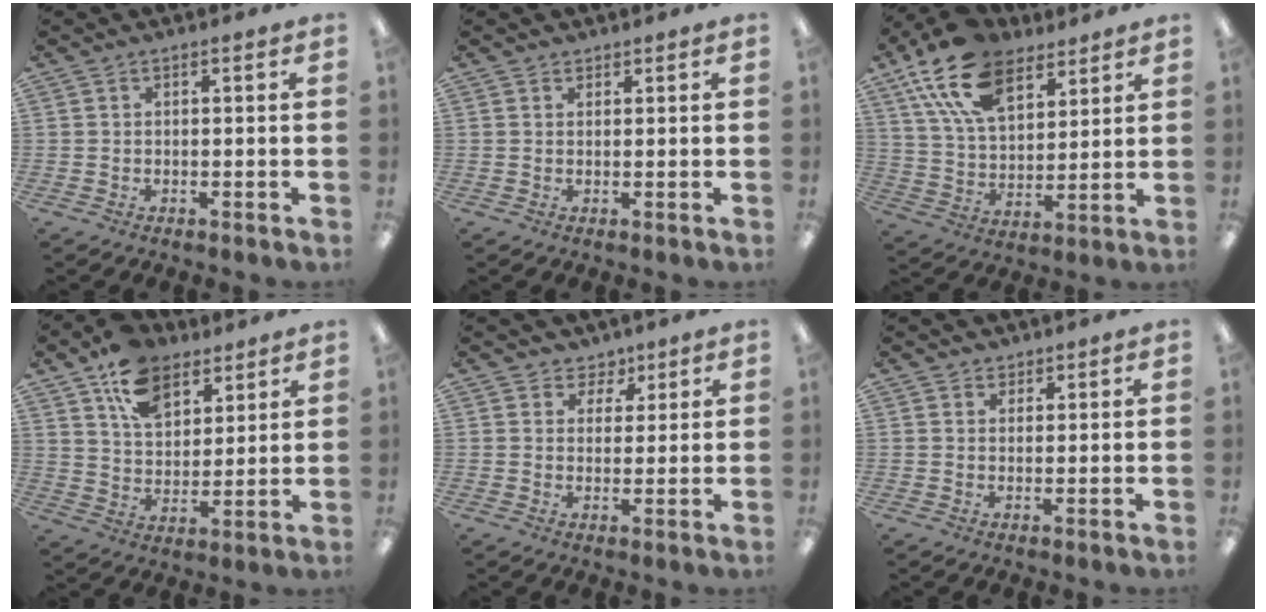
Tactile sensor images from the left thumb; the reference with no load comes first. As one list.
[{"total": 1.0, "force": [0.9, 0.4, -0.1], "torque": [0.002, 0.000, 0.017]}, {"total": 17.9, "force": [11.1, 9.8, 10.0], "torque": [-0.203, -0.036, 0.203]}, {"total": 13.1, "force": [8.8, 8.0, 5.5], "torque": [-0.099, -0.039, 0.166]}, {"total": 4.3, "force": [2.8, 3.2, 0.2], "torque": [0.004, -0.014, 0.048]}, {"total": 1.7, "force": [1.4, 0.9, 0.0], "torque": [0.000, 0.000, 0.028]}]